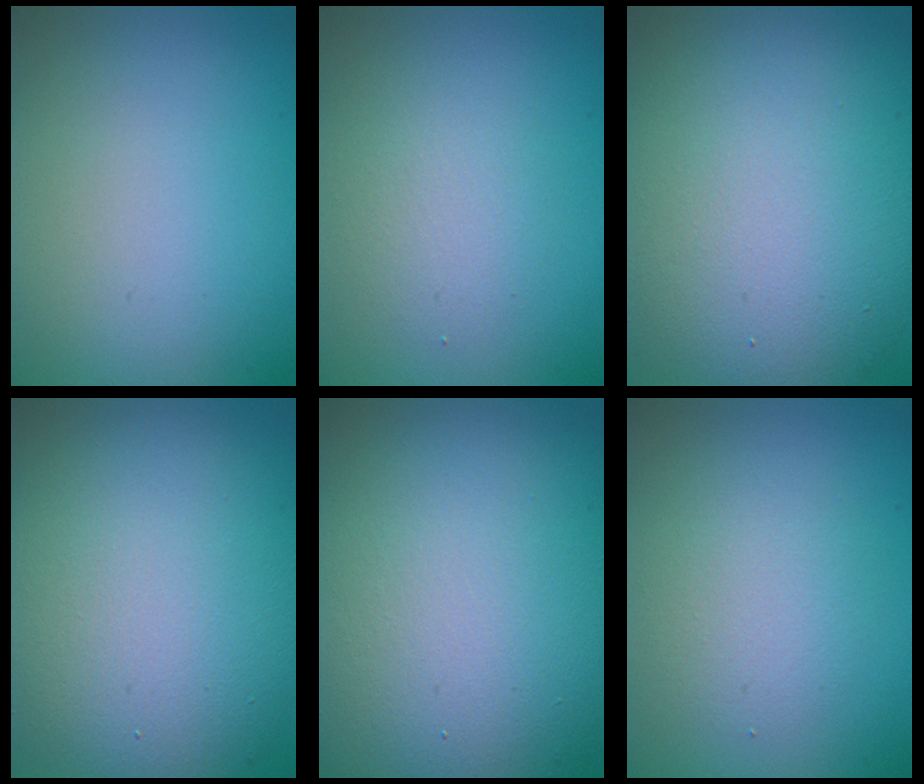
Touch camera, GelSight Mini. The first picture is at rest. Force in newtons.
{"total": 2.2, "press": 2.2, "slide": 0.1}
{"total": 13.1, "press": 13.1, "slide": 0.3}
{"total": 11.9, "press": 11.9, "slide": 0.7}
{"total": 16.6, "press": 16.6, "slide": 0.4}
{"total": 2.7, "press": 2.7, "slide": 0.2}